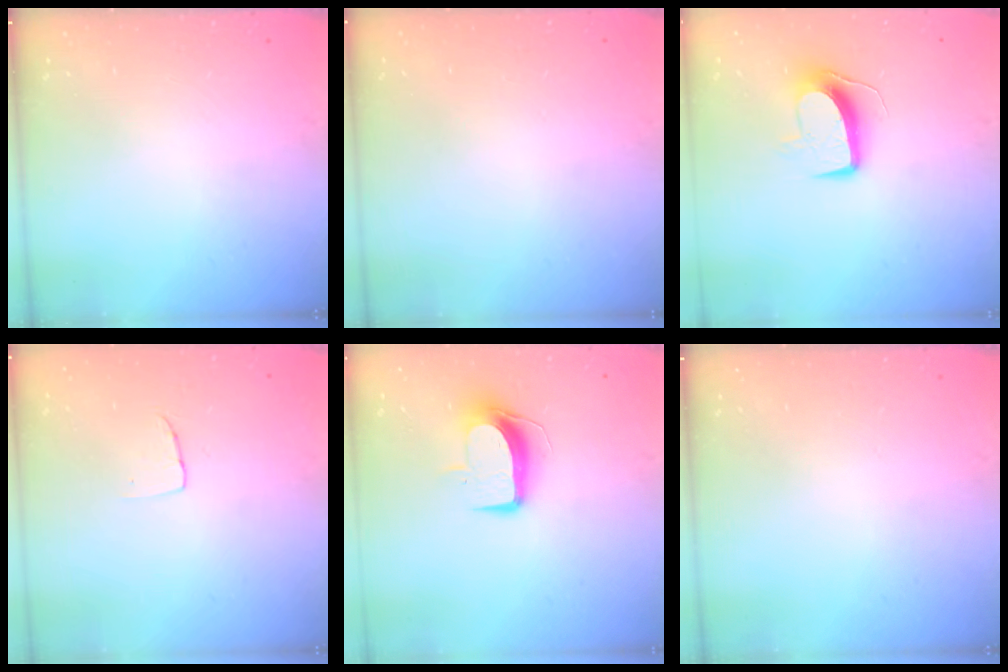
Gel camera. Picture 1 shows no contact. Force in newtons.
{"total": 0.0}
{"total": 9.7, "press": 9.7, "slide": 0.5}
{"total": 2.9, "press": 2.9, "slide": 0.1}
{"total": 9.5, "press": 9.5, "slide": 0.8}
{"total": 0.0}